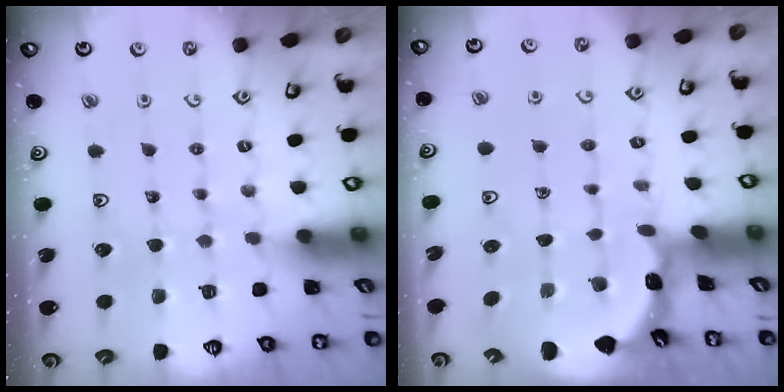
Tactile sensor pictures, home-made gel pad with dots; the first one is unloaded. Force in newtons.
{"total": 1.8, "press": 1.8, "slide": 0.2}